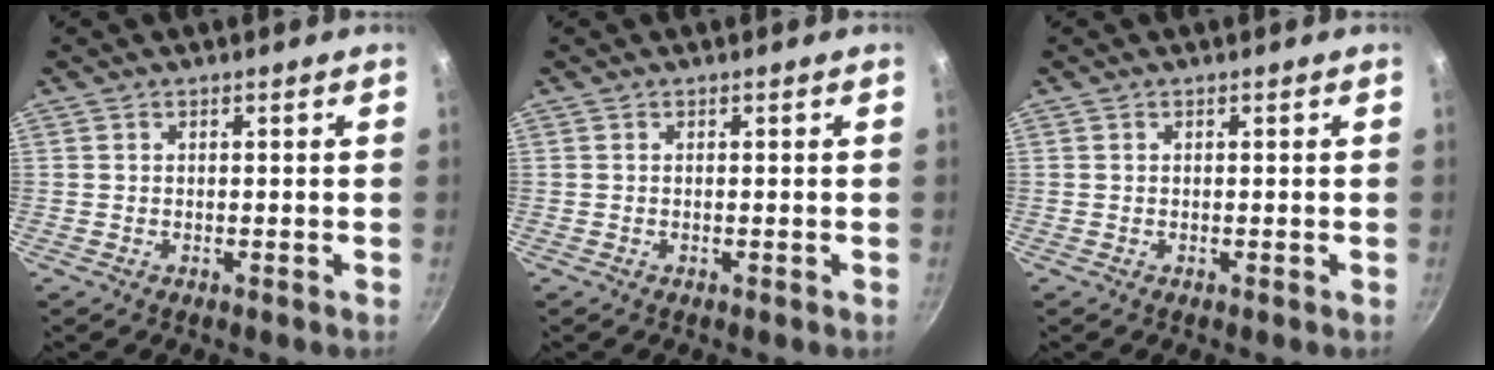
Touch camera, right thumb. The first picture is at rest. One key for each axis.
{"total": 0.0}
{"total": 0.0}